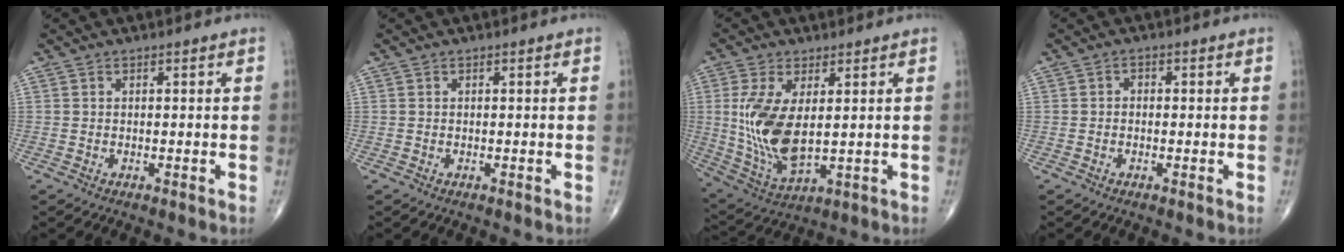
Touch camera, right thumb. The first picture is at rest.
{"total": 0.0}
{"total": 13.4, "force": [1.5, 6.4, 11.7], "torque": [-0.243, -0.016, 0.047]}
{"total": 1.1, "force": [-0.2, 0.9, 0.7], "torque": [-0.002, 0.005, -0.007]}